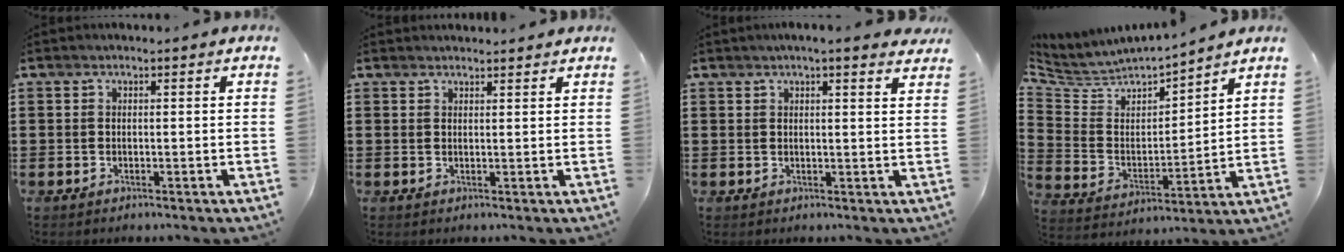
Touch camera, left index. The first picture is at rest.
{"total": 1.4, "force": [1.3, 0.2, 0.1], "torque": [-0.004, 0.001, 0.027]}
{"total": 2.4, "force": [2.1, -0.1, 1.2], "torque": [-0.028, 0.001, 0.038]}
{"total": 4.1, "force": [3.8, 1.5, 0.2], "torque": [-0.038, -0.034, 0.057]}